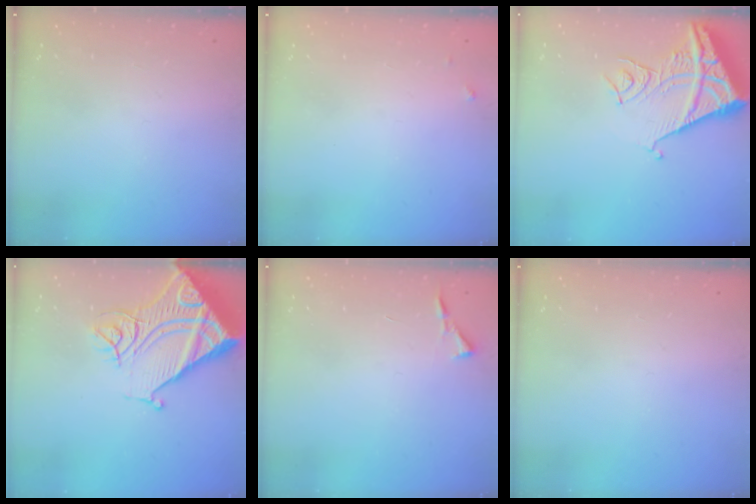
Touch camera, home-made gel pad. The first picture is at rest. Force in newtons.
{"total": 3.5, "press": 3.5, "slide": 0.2}
{"total": 12.2, "press": 12.1, "slide": 1.5}
{"total": 23.6, "press": 23.4, "slide": 3.0}
{"total": 3.5, "press": 3.4, "slide": 0.5}
{"total": 0.0}